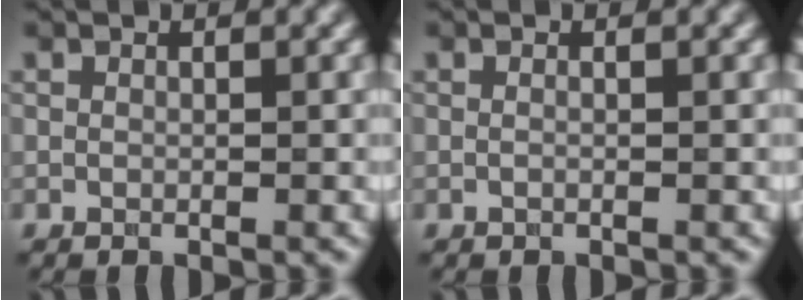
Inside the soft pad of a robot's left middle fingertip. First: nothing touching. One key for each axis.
{"total": 1.1, "fx": 0.4, "fy": 0.5, "fz": 0.9, "tx": -0.006, "ty": -0.013, "tz": -0.012}